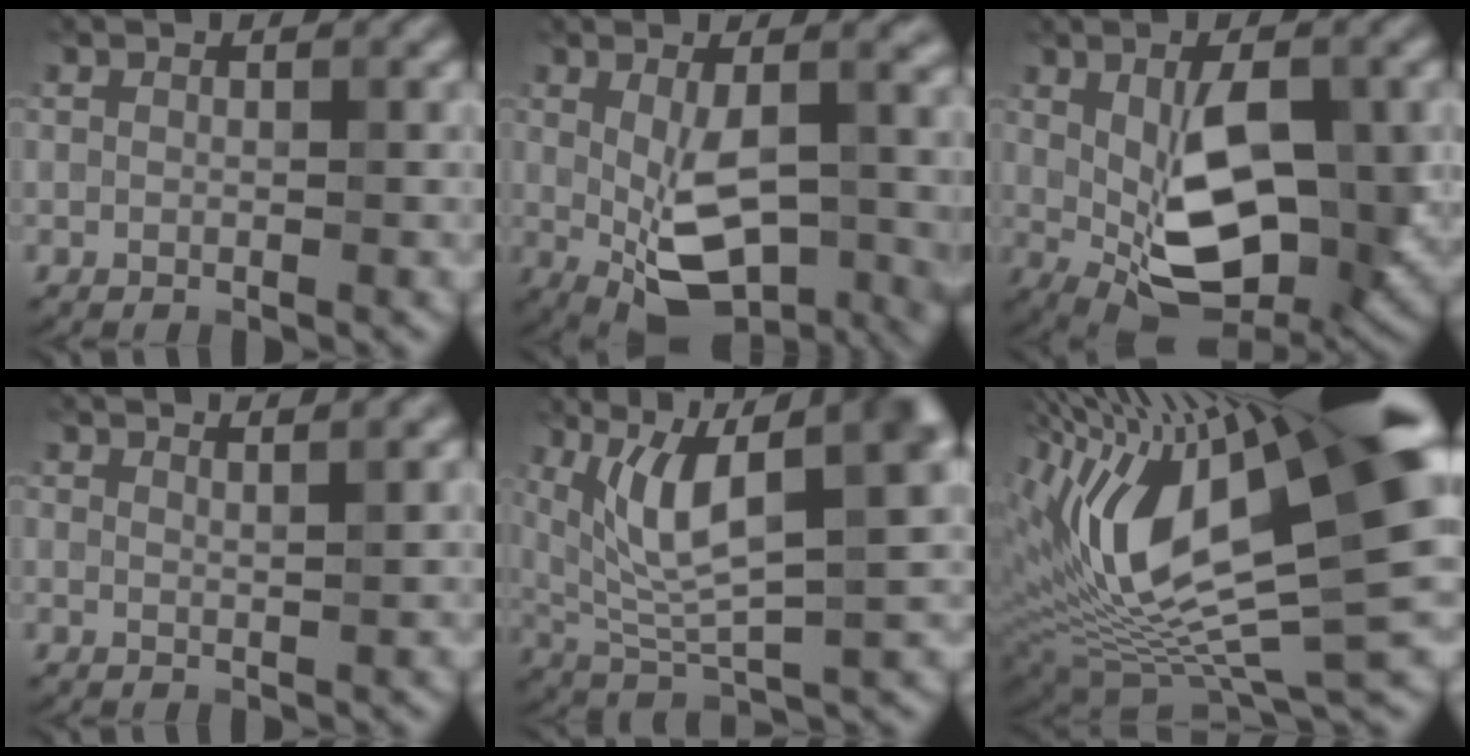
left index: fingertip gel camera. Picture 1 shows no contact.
{"total": 7.2, "force": [0.0, 3.6, 6.2], "torque": [-0.111, -0.023, 0.012]}
{"total": 8.7, "force": [-0.2, 3.8, 7.8], "torque": [-0.132, -0.016, 0.004]}
{"total": 1.8, "force": [1.7, 0.3, 0.2], "torque": [0.021, 0.013, -0.002]}
{"total": 9.5, "force": [3.1, 3.7, 8.2], "torque": [-0.140, 0.001, 0.055]}
{"total": 16.7, "force": [4.1, 5.6, 15.1], "torque": [-0.277, 0.006, 0.060]}